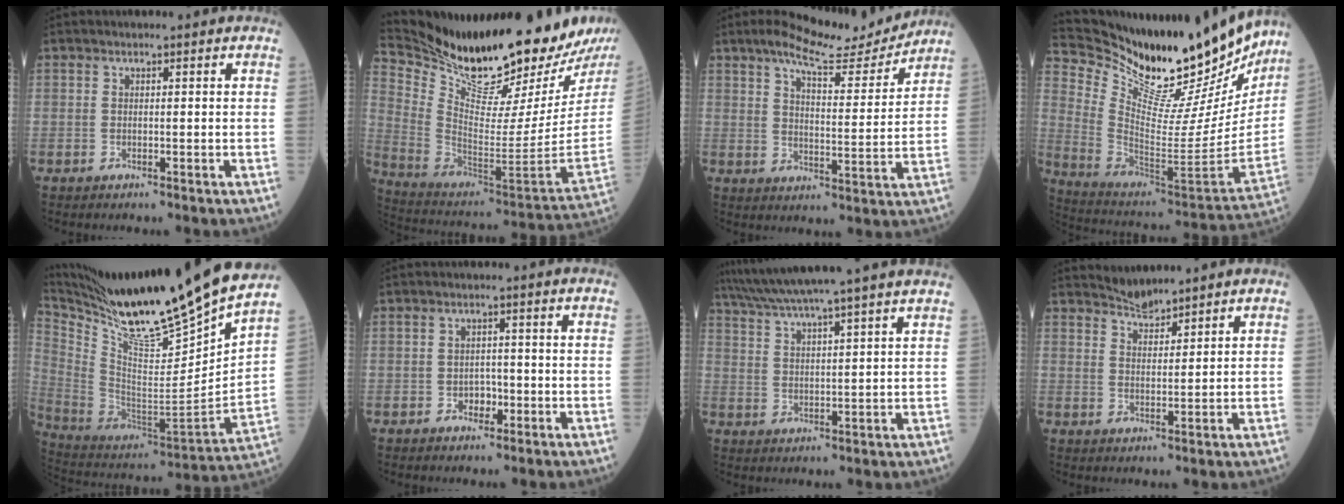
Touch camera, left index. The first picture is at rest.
{"total": 28.0, "force": [23.8, 1.9, 14.6], "torque": [-0.258, -0.090, 0.370]}
{"total": 10.7, "force": [9.8, 1.0, 4.0], "torque": [-0.069, -0.005, 0.144]}
{"total": 30.2, "force": [25.8, 6.7, 14.2], "torque": [-0.235, -0.070, 0.374]}
{"total": 30.1, "force": [24.8, 0.5, 17.0], "torque": [-0.304, -0.068, 0.401]}
{"total": 1.9, "force": [-0.9, 1.4, 1.0], "torque": [-0.012, 0.006, -0.014]}
{"total": 17.5, "force": [15.4, -1.5, 8.3], "torque": [-0.149, 0.010, 0.219]}
{"total": 3.3, "force": [3.3, 0.1, 0.0], "torque": [-0.006, 0.005, 0.063]}